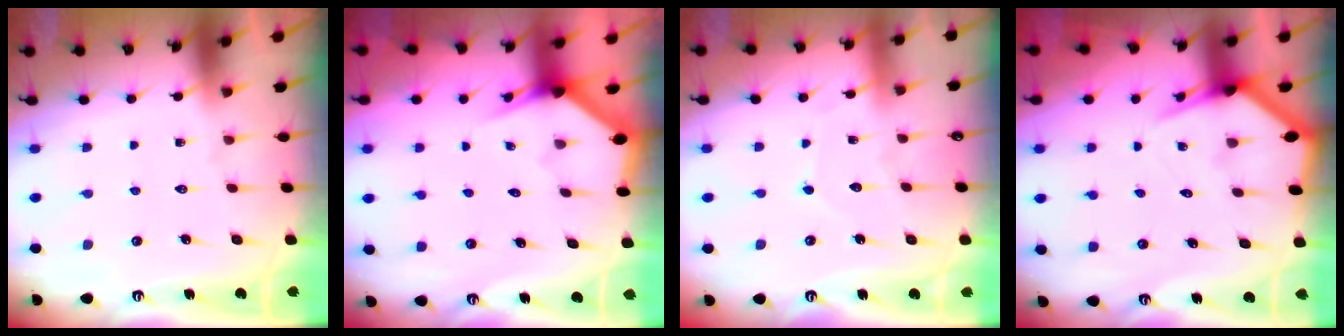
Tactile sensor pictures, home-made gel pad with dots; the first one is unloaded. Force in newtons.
{"total": 3.1, "press": 3.1, "slide": 0.1}
{"total": 4.6, "press": 4.5, "slide": 0.5}
{"total": 4.0, "press": 4.0, "slide": 0.5}